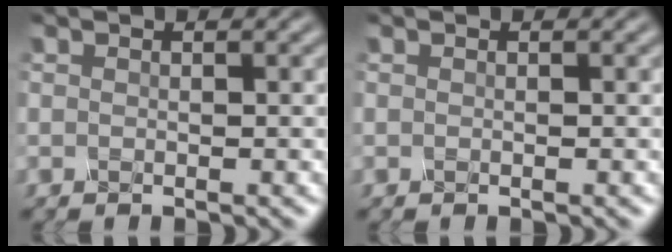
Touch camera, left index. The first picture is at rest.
{"total": 0.0}